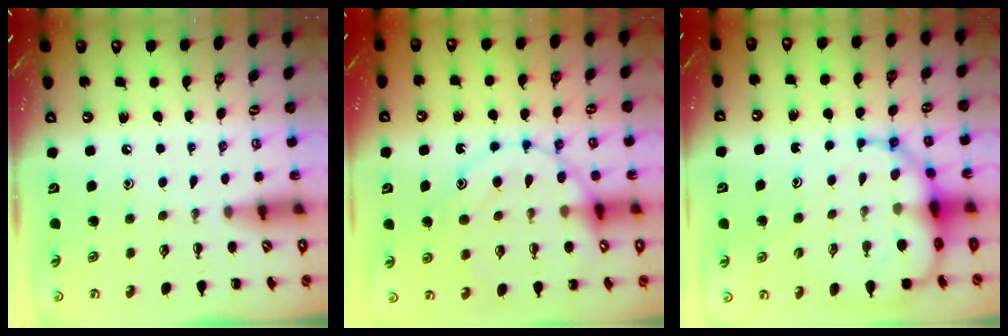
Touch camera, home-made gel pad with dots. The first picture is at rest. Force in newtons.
{"total": 15.1, "press": 15.0, "slide": 1.0}
{"total": 12.2, "press": 11.8, "slide": 3.3}